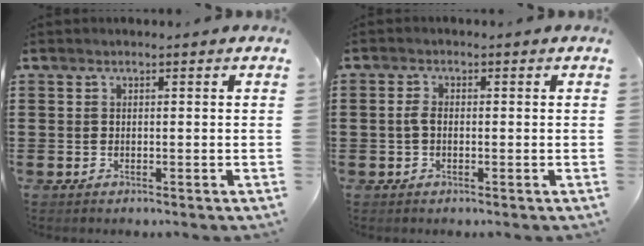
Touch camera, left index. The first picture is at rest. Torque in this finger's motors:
{"motor_torque": [0.59, 1.54, -0.01, 0.02]}